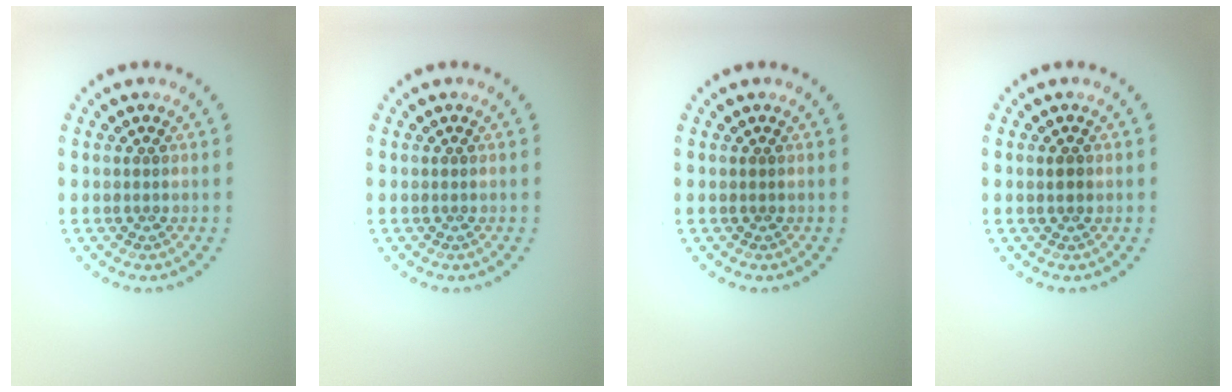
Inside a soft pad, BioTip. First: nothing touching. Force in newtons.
{"total": 0.0}
{"total": 0.0}
{"total": 0.9, "press": 0.8, "slide": 0.3}